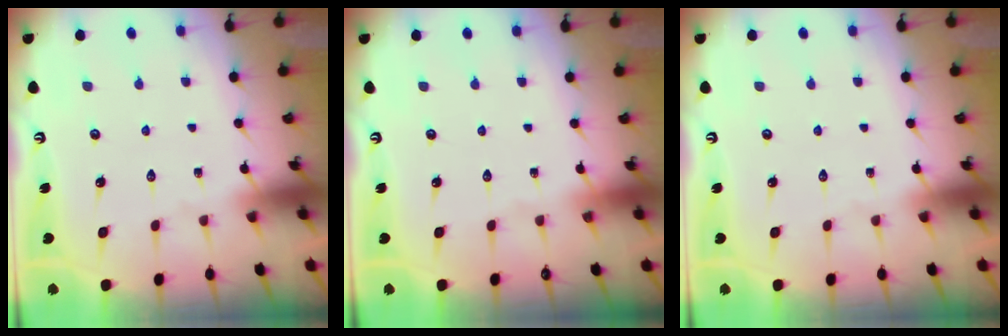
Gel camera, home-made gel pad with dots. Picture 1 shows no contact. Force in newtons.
{"total": 0.0}
{"total": 0.0}